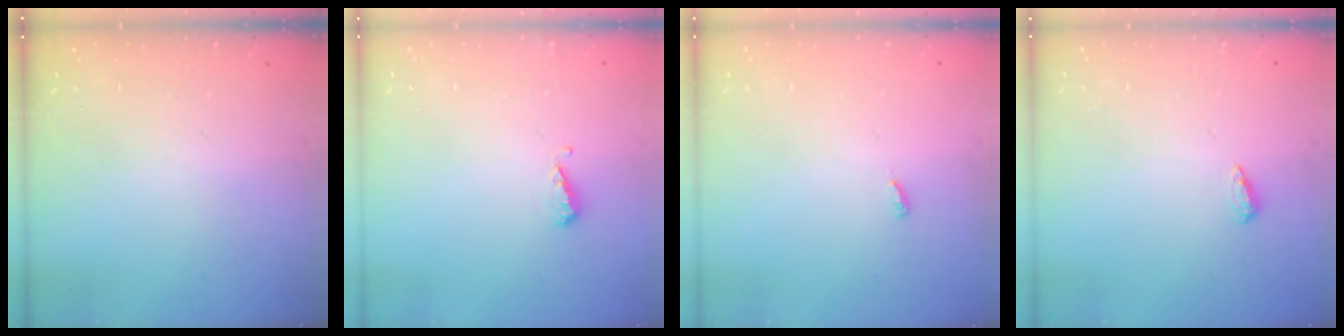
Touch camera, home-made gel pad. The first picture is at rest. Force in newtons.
{"total": 3.8, "press": 3.7, "slide": 0.3}
{"total": 2.5, "press": 2.5, "slide": 0.2}
{"total": 4.1, "press": 4.1, "slide": 0.5}